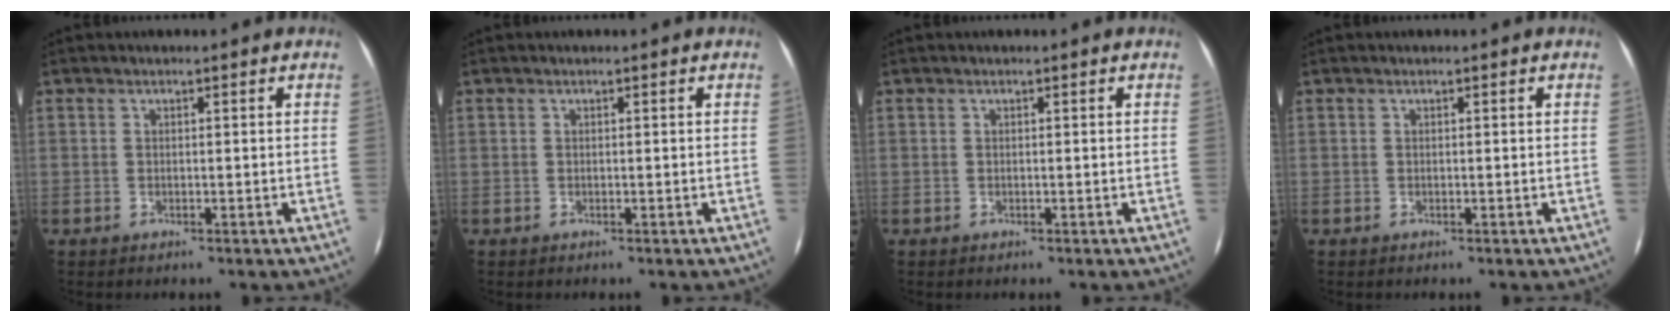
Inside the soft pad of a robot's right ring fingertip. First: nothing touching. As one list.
[{"total": 0.0}, {"total": 0.0}, {"total": 0.0}]